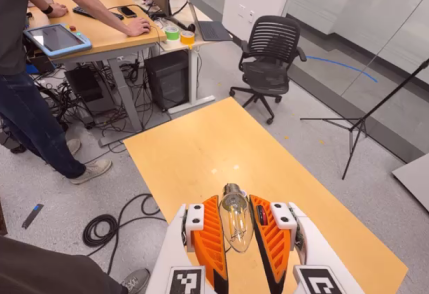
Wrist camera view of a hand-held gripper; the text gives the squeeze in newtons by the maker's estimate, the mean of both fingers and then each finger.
{"total": 9.6, "left": 9.5, "right": 9.8}